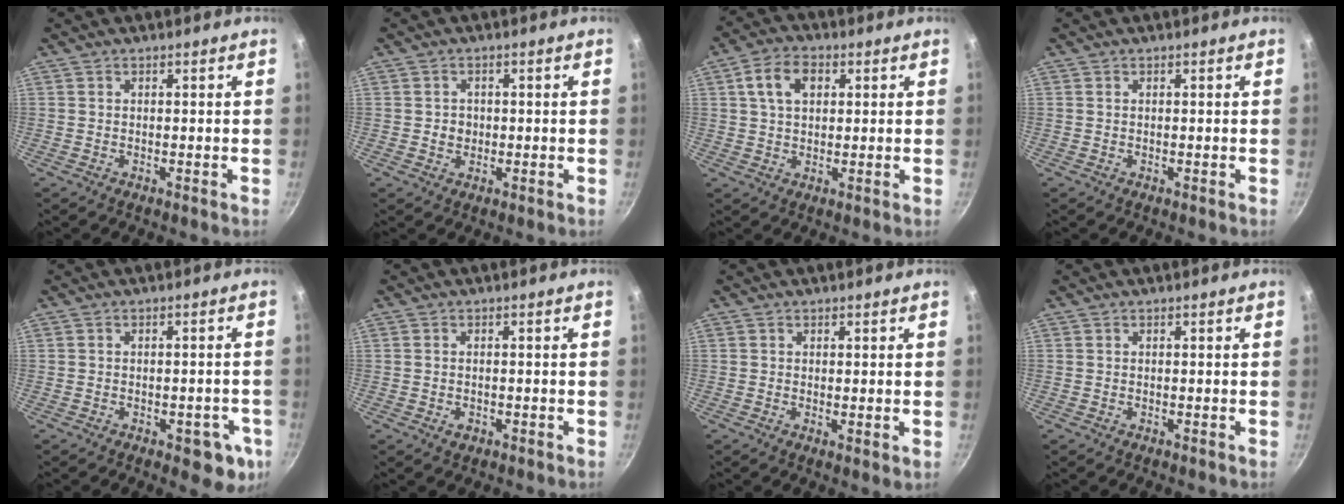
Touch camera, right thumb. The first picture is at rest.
{"total": 2.2, "force": [-0.1, 2.0, 0.9], "torque": [-0.006, 0.002, -0.003]}
{"total": 7.4, "force": [2.2, 4.9, 5.1], "torque": [-0.076, 0.010, 0.033]}
{"total": 0.0}
{"total": 7.4, "force": [-2.6, 3.8, 5.7], "torque": [-0.031, 0.013, -0.027]}
{"total": 1.6, "force": [-0.6, 1.1, 1.0], "torque": [-0.015, 0.001, -0.008]}
{"total": 1.3, "force": [0.5, 0.5, 1.0], "torque": [-0.014, -0.013, 0.003]}
{"total": 0.0}